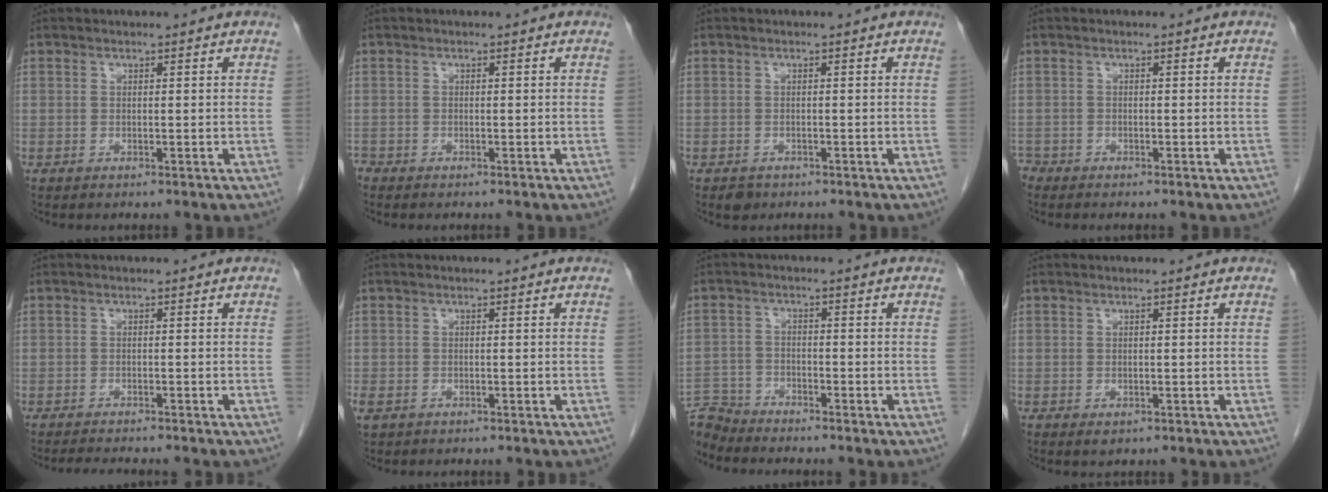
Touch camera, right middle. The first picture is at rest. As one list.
[{"total": 1.1, "force": [-1.0, 0.5, 0.1], "torque": [-0.003, -0.001, -0.016]}, {"total": 1.6, "force": [-1.1, 1.1, 0.4], "torque": [-0.010, 0.001, -0.013]}, {"total": 1.7, "force": [-1.6, 0.8, 0.0], "torque": [0.000, -0.001, -0.027]}, {"total": 3.9, "force": [-3.5, 0.0, 1.6], "torque": [-0.020, -0.009, -0.051]}, {"total": 2.1, "force": [-1.1, 1.5, 1.0], "torque": [-0.025, -0.003, -0.012]}, {"total": 5.4, "force": [-5.3, 0.5, -0.6], "torque": [0.016, -0.003, -0.102]}, {"total": 1.1, "force": [-0.5, 0.7, 0.7], "torque": [-0.008, 0.000, 0.000]}]